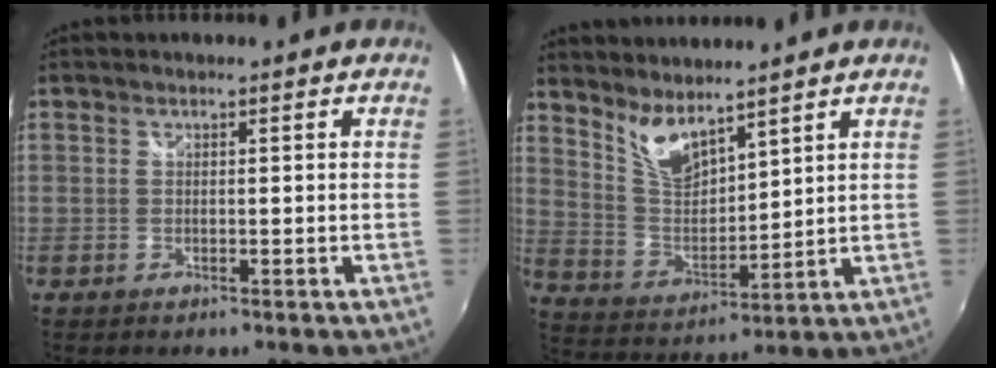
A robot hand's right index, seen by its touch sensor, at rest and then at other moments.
{"total": 8.2, "force": [6.5, 2.5, 4.3], "torque": [-0.083, -0.009, 0.133]}